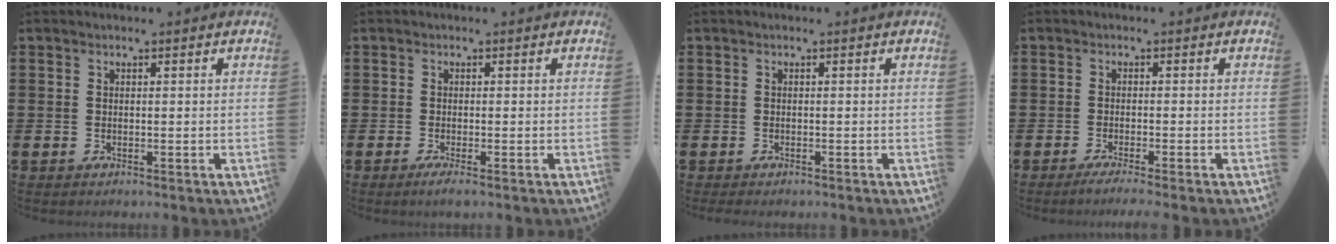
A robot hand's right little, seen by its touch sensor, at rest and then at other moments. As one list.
[{"total": 1.0, "force": [-0.4, 0.1, 1.0], "torque": [-0.009, -0.007, -0.009]}, {"total": 0.0}, {"total": 1.4, "force": [-1.0, -0.1, 1.0], "torque": [-0.013, -0.002, -0.019]}]